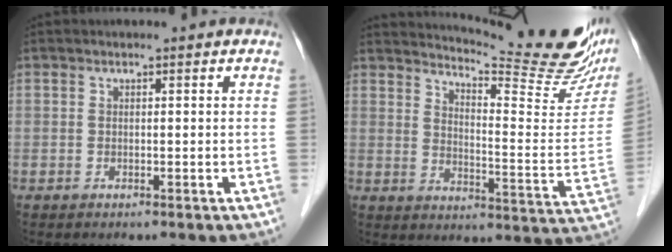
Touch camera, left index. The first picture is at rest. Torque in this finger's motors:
{"motor_torque": [0.46, -0.66, 0.13, 0.01]}